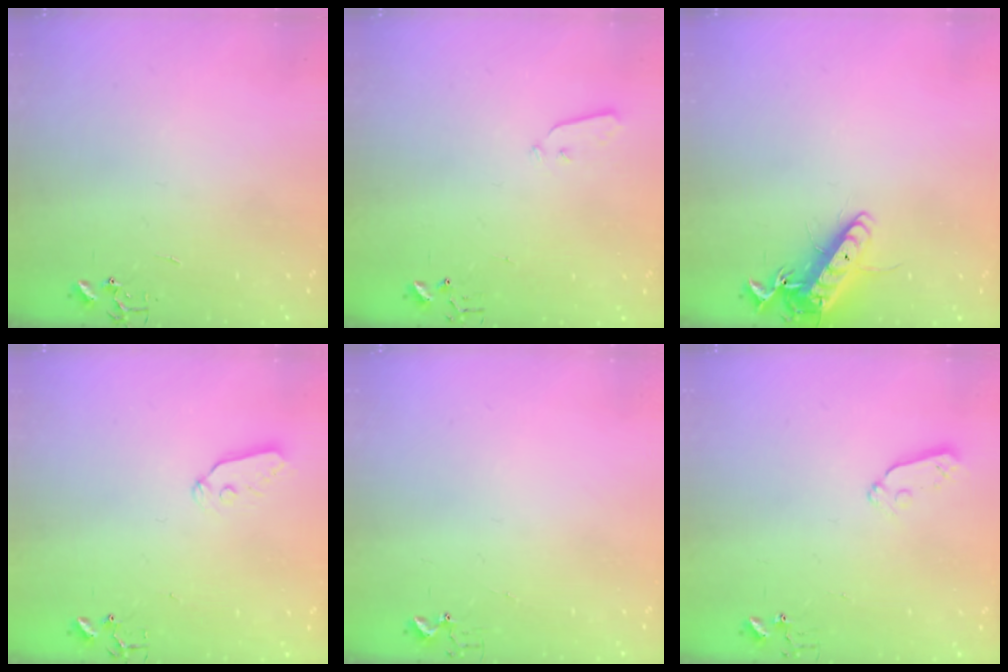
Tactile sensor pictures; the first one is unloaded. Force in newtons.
{"total": 3.8, "press": 3.8, "slide": 0.1}
{"total": 13.9, "press": 13.9, "slide": 1.3}
{"total": 6.4, "press": 6.4, "slide": 0.3}
{"total": 2.9, "press": 2.9, "slide": 0.3}
{"total": 4.7, "press": 4.6, "slide": 0.9}